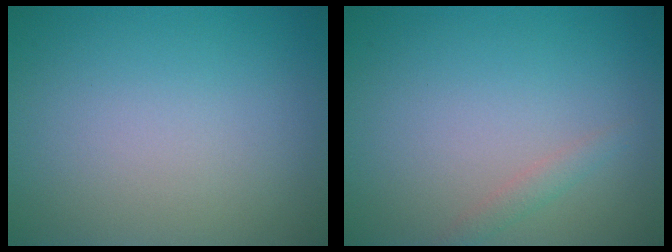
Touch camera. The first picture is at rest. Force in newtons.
{"total": 1.0, "press": 1.0, "slide": 0.1}